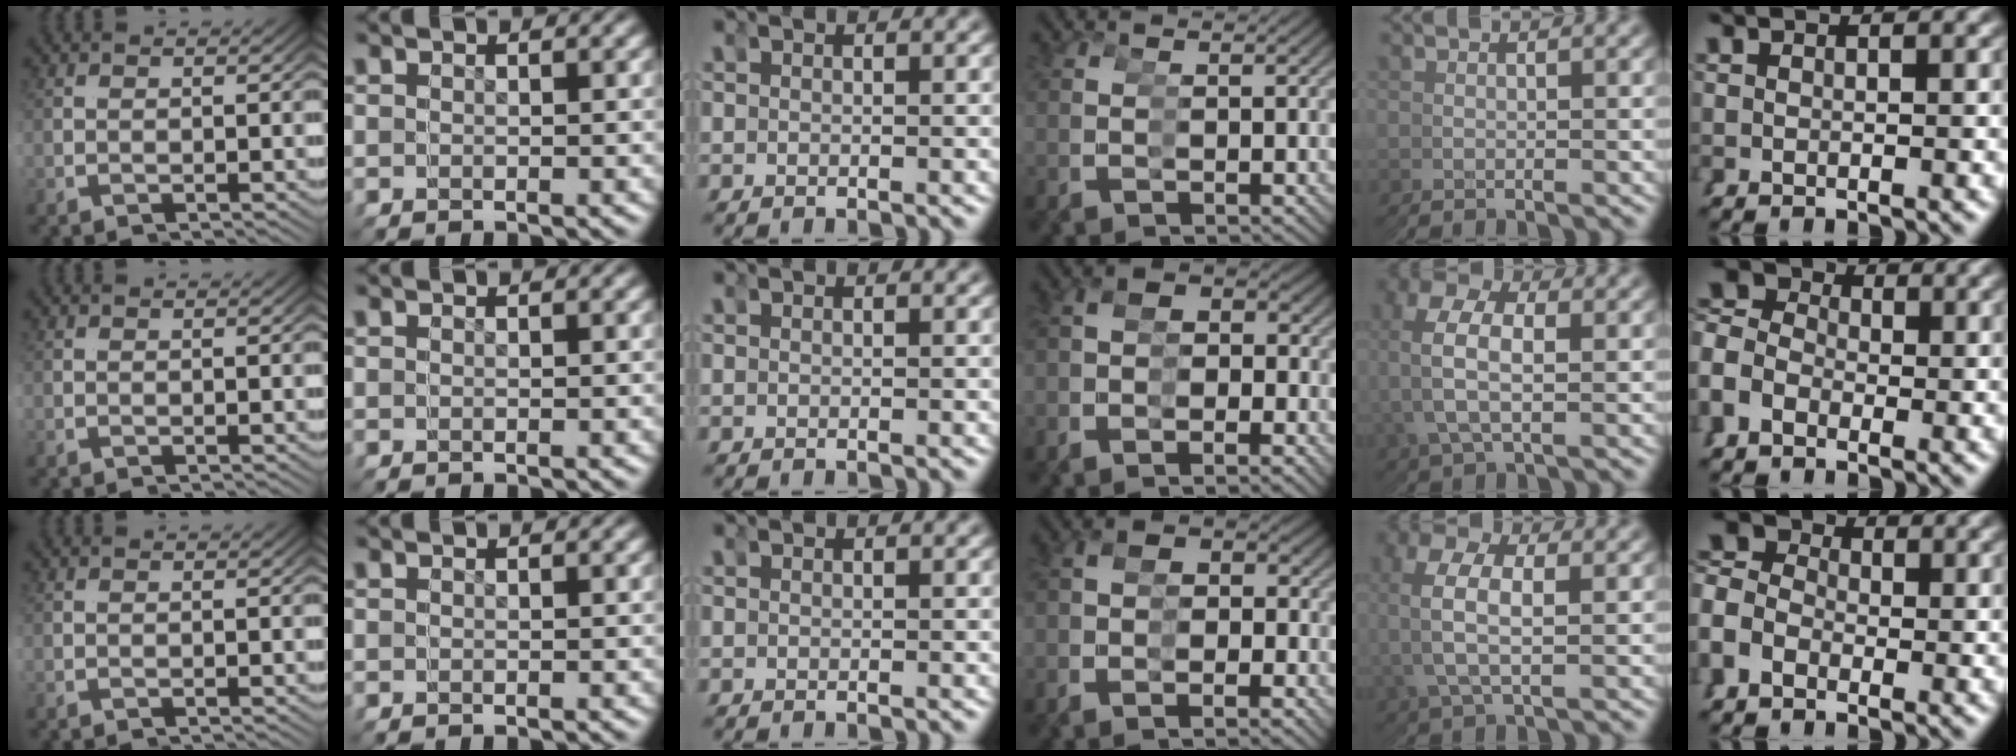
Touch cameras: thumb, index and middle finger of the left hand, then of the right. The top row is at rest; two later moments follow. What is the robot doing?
{"motion": "grasp_and_lifting", "object": "hoodie"}